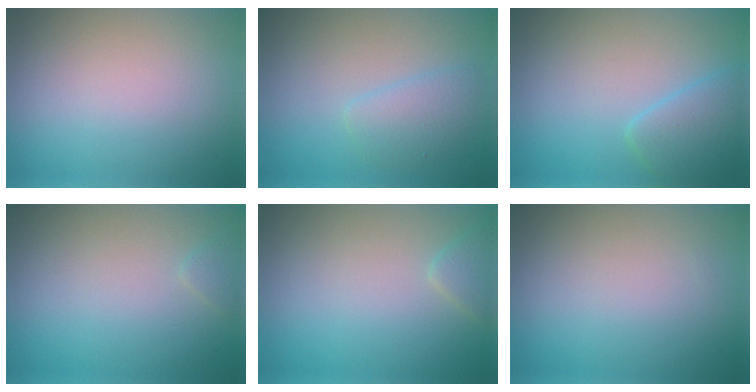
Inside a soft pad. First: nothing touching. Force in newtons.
{"total": 2.2, "press": 2.2, "slide": 0.1}
{"total": 2.9, "press": 2.9, "slide": 0.2}
{"total": 0.7, "press": 0.7, "slide": 0.0}
{"total": 1.3, "press": 1.3, "slide": 0.1}
{"total": 0.0}